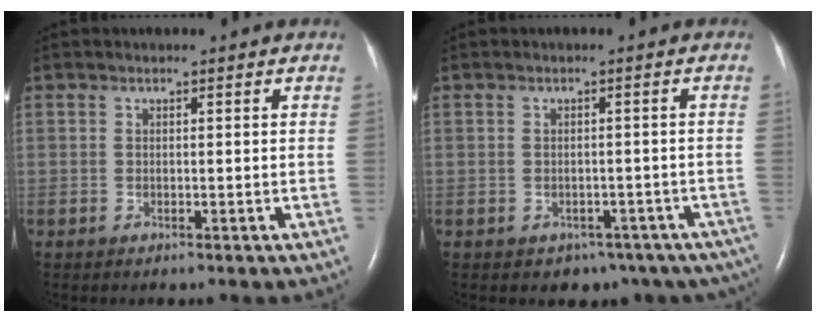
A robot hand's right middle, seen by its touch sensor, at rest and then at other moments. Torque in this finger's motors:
{"motor_torque": [-0.28, -0.14, 0.02, 0.01]}